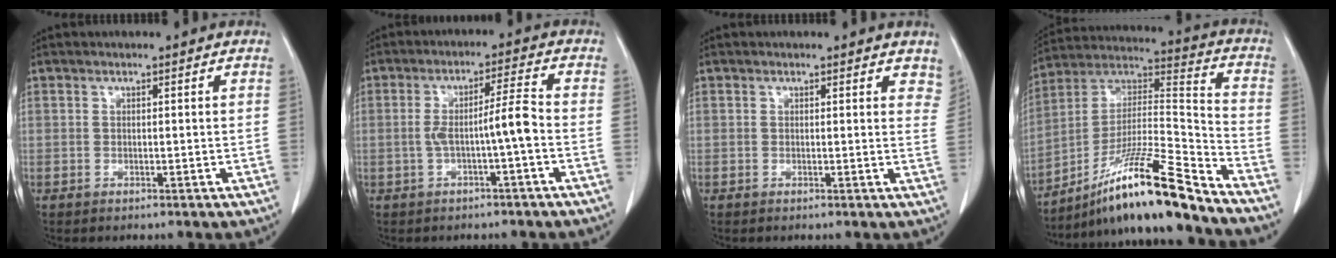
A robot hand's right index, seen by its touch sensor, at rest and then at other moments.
{"total": 6.6, "force": [-1.5, -0.4, 6.5], "torque": [-0.117, 0.020, -0.022]}
{"total": 4.3, "force": [3.7, 1.8, 1.2], "torque": [0.009, -0.009, 0.021]}
{"total": 18.1, "force": [-13.7, -0.9, 11.8], "torque": [-0.220, 0.004, -0.242]}